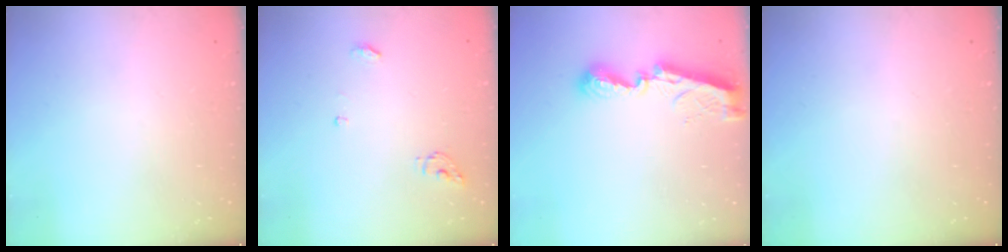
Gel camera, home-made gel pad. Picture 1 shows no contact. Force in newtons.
{"total": 4.3, "press": 4.3, "slide": 0.4}
{"total": 9.2, "press": 9.2, "slide": 0.6}
{"total": 0.0}